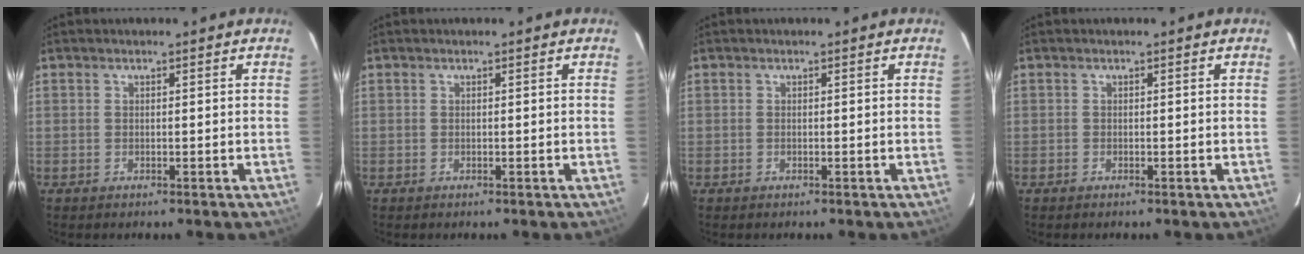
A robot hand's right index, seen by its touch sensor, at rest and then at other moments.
{"total": 0.0}
{"total": 0.0}
{"total": 0.0}